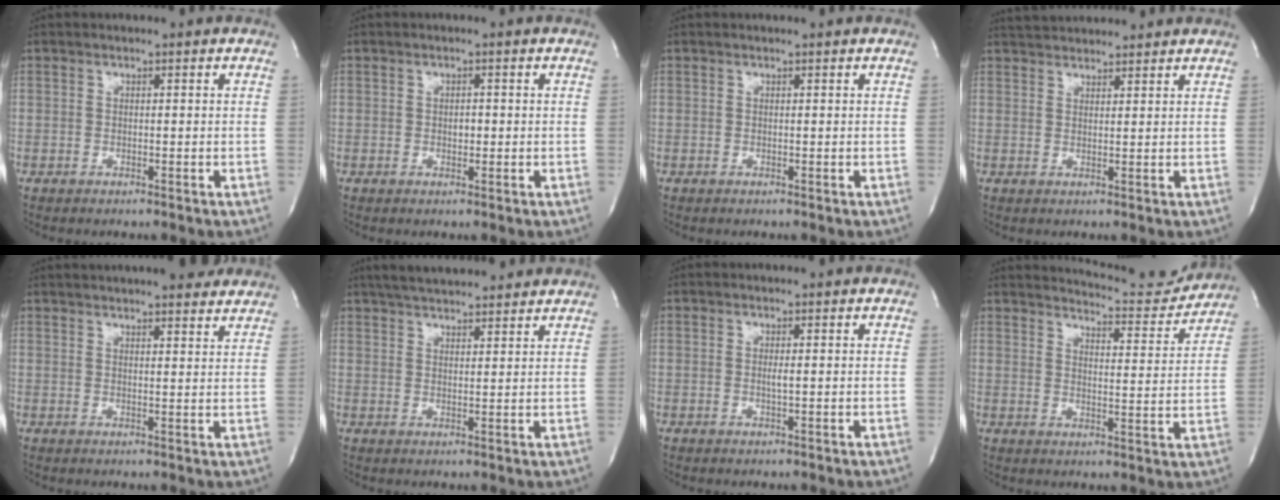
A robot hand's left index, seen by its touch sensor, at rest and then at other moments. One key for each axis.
{"total": 1.1, "fx": -0.4, "fy": 0.7, "fz": 0.8, "tx": -0.012, "ty": -0.003, "tz": -0.006}
{"total": 0.0}
{"total": 6.3, "fx": 6.1, "fy": 0.8, "fz": 1.3, "tx": -0.028, "ty": 0.030, "tz": 0.092}
{"total": 14.9, "fx": 13.2, "fy": 2.3, "fz": 6.4, "tx": -0.100, "ty": 0.023, "tz": 0.172}
{"total": 11.5, "fx": 10.3, "fy": 1.8, "fz": 4.7, "tx": -0.080, "ty": 0.024, "tz": 0.152}
{"total": 0.8, "fx": -0.3, "fy": -0.1, "fz": 0.7, "tx": -0.019, "ty": -0.006, "tz": -0.004}
{"total": 11.0, "fx": 10.9, "fy": 1.0, "fz": 1.5, "tx": -0.023, "ty": -0.027, "tz": 0.133}